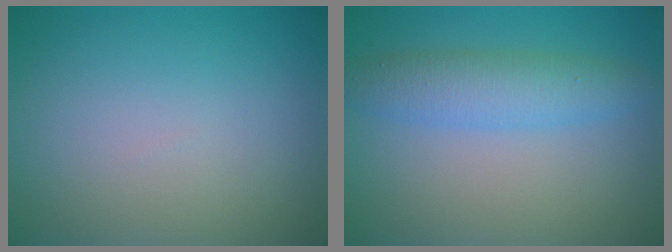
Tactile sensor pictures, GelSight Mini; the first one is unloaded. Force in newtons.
{"total": 3.7, "press": 3.7, "slide": 0.1}